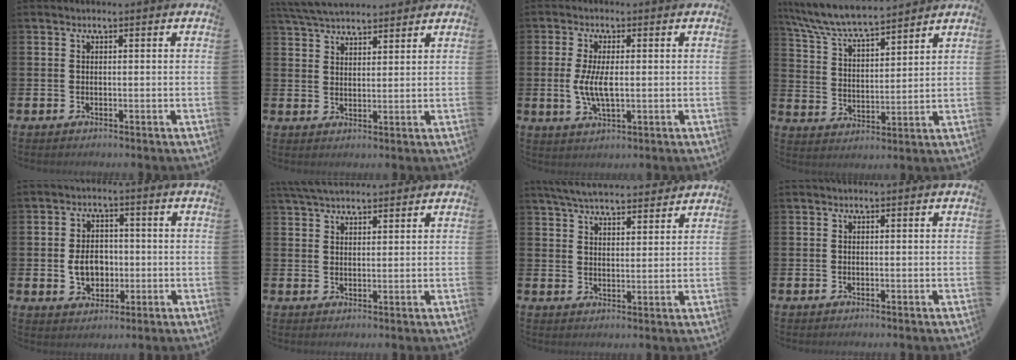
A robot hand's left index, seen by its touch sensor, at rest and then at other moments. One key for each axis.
{"total": 4.7, "fx": 4.5, "fy": 0.9, "fz": 0.9, "tx": -0.037, "ty": -0.016, "tz": 0.085}
{"total": 5.0, "fx": 0.0, "fy": 2.0, "fz": 4.5, "tx": -0.087, "ty": 0.001, "tz": -0.004}
{"total": 7.3, "fx": 7.0, "fy": 0.7, "fz": 2.1, "tx": -0.072, "ty": -0.043, "tz": 0.124}
{"total": 5.0, "fx": -0.5, "fy": 3.9, "fz": 3.1, "tx": -0.045, "ty": 0.003, "tz": -0.017}
{"total": 4.6, "fx": 4.3, "fy": 1.0, "fz": 1.3, "tx": -0.035, "ty": -0.012, "tz": 0.081}
{"total": 5.8, "fx": 5.6, "fy": 0.8, "fz": 1.1, "tx": -0.036, "ty": -0.028, "tz": 0.101}
{"total": 0.0}